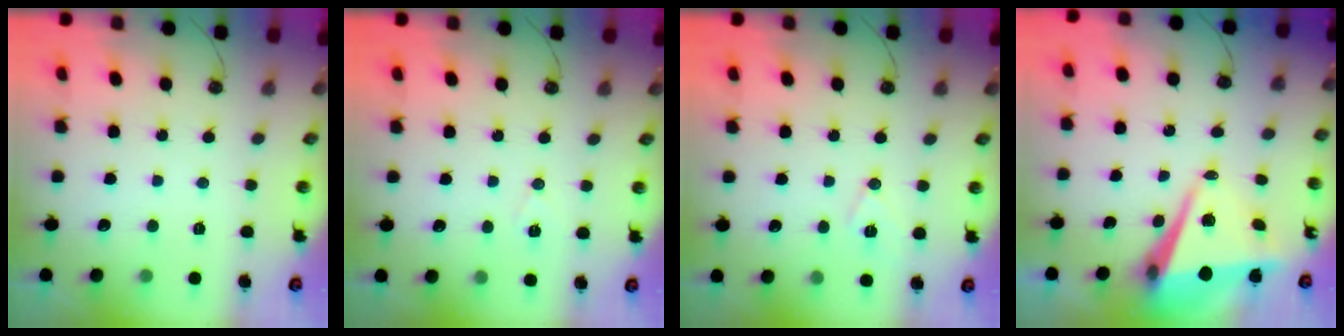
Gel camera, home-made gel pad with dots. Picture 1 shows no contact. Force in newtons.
{"total": 6.2, "press": 4.2, "slide": 4.6}
{"total": 7.7, "press": 6.7, "slide": 3.8}
{"total": 8.6, "press": 8.1, "slide": 3.0}